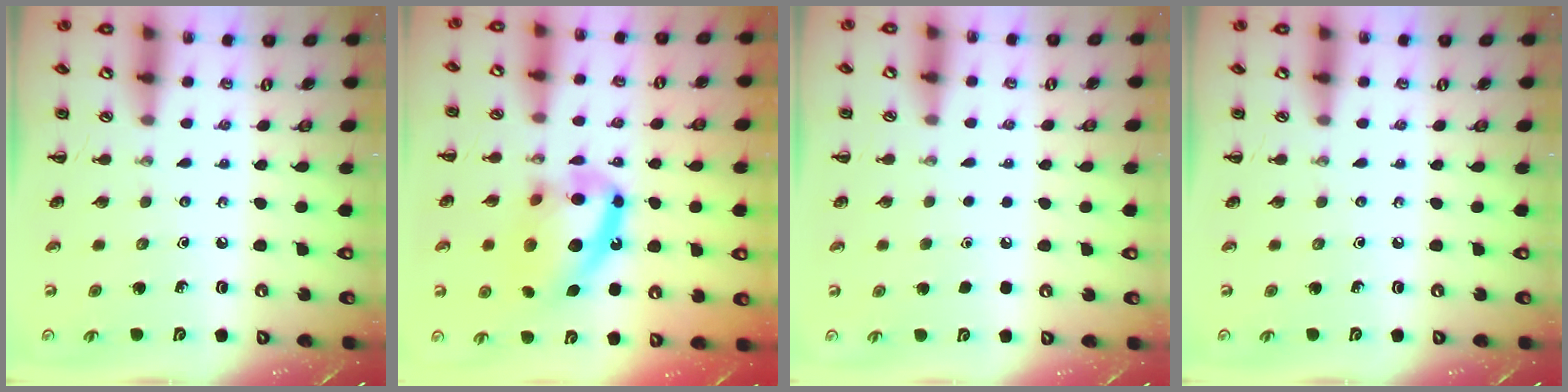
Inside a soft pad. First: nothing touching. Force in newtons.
{"total": 16.5, "press": 16.1, "slide": 3.5}
{"total": 1.8, "press": 1.8, "slide": 0.1}
{"total": 0.0}